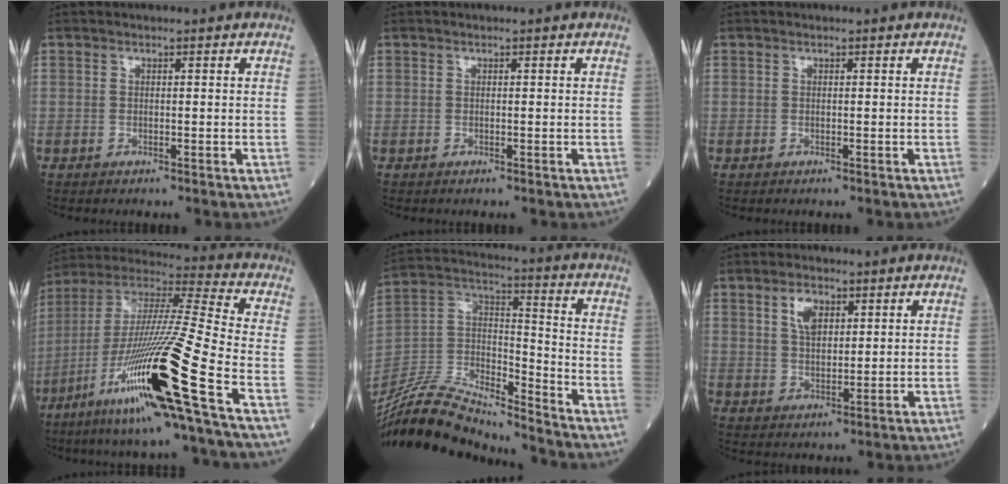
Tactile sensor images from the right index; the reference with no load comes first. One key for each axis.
{"total": 0.0}
{"total": 0.0}
{"total": 24.5, "fx": -11.3, "fy": -1.1, "fz": 21.8, "tx": -0.421, "ty": -0.048, "tz": -0.214}
{"total": 19.2, "fx": -18.2, "fy": 1.9, "fz": 5.9, "tx": -0.122, "ty": 0.026, "tz": -0.332}
{"total": 4.6, "fx": 2.2, "fy": 2.4, "fz": 3.2, "tx": -0.062, "ty": 0.006, "tz": 0.043}